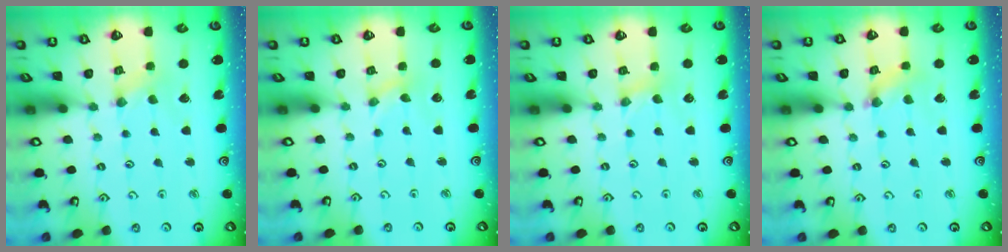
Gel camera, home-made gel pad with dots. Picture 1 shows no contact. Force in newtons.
{"total": 0.0}
{"total": 1.7, "press": 1.7, "slide": 0.3}
{"total": 2.1, "press": 2.1, "slide": 0.4}